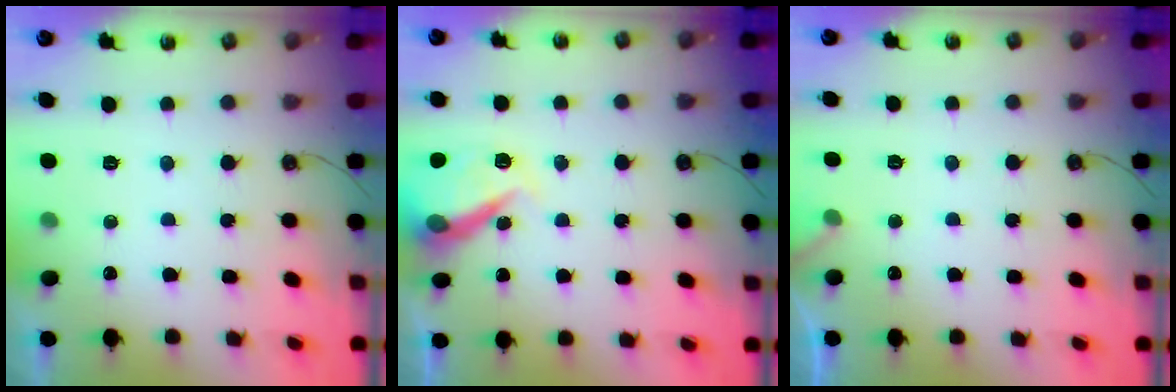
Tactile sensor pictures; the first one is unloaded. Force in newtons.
{"total": 13.4, "press": 13.3, "slide": 1.2}
{"total": 5.2, "press": 5.2, "slide": 0.3}